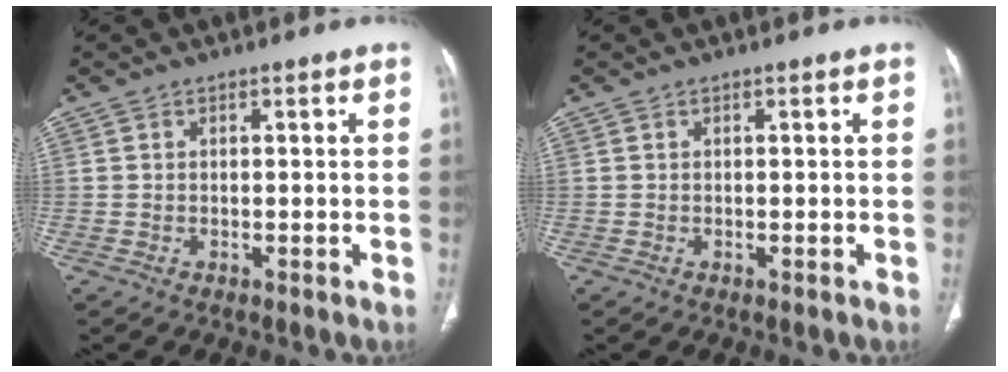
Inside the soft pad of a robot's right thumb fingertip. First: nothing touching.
{"total": 0.0}